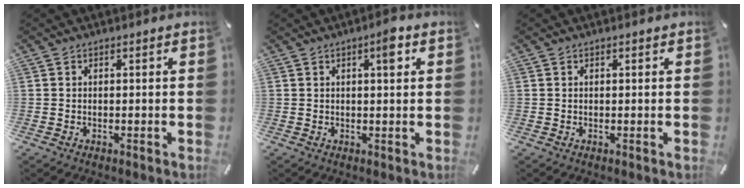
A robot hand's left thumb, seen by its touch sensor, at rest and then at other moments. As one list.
[{"total": 3.9, "force": [1.6, 1.1, 3.4], "torque": [-0.049, -0.003, 0.018]}, {"total": 0.0}]